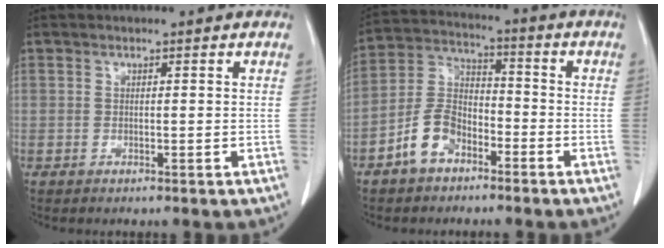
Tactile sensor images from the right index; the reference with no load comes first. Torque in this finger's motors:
{"motor_torque": [0.43, -0.43, -0.04, -0.05]}